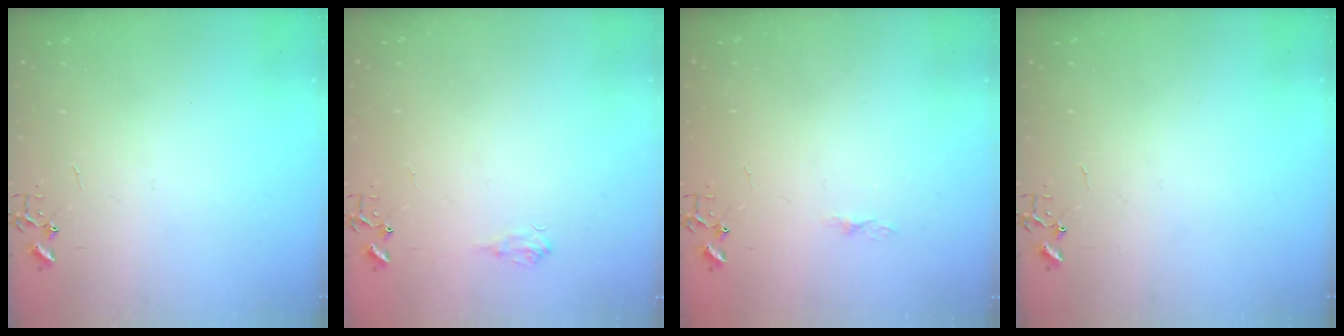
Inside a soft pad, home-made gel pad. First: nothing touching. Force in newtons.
{"total": 6.2, "press": 6.1, "slide": 0.8}
{"total": 3.6, "press": 3.5, "slide": 0.5}
{"total": 0.0}